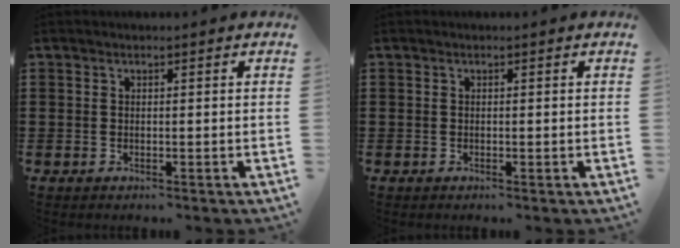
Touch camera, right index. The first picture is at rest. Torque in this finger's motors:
{"motor_torque": [0.24, 0.18, -0.01, 0.01]}